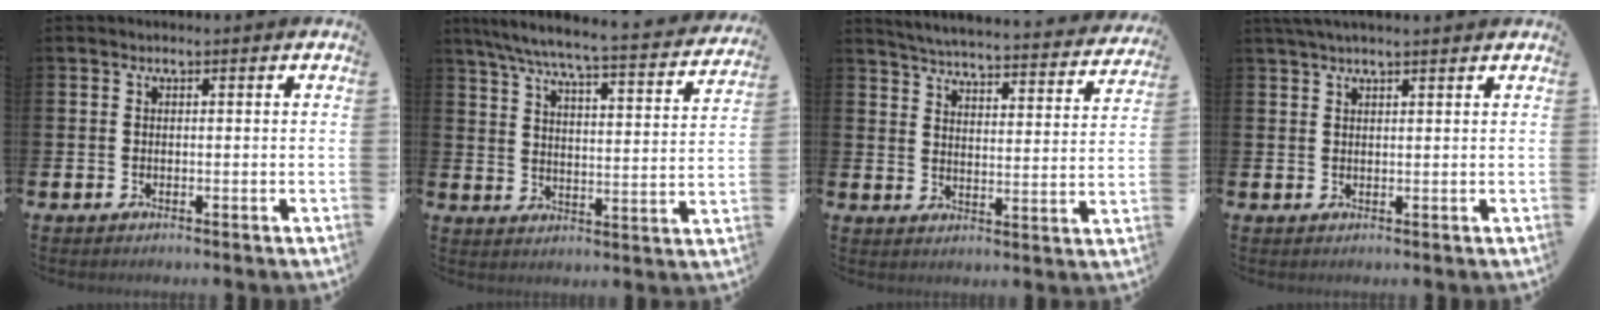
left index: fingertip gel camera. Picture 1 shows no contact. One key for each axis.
{"total": 6.8, "fx": 6.1, "fy": 0.4, "fz": 3.1, "tx": -0.085, "ty": -0.047, "tz": 0.099}
{"total": 4.9, "fx": 4.8, "fy": 0.2, "fz": 1.0, "tx": -0.034, "ty": -0.046, "tz": 0.076}
{"total": 2.3, "fx": 2.0, "fy": 0.1, "fz": 1.1, "tx": -0.021, "ty": -0.001, "tz": 0.035}